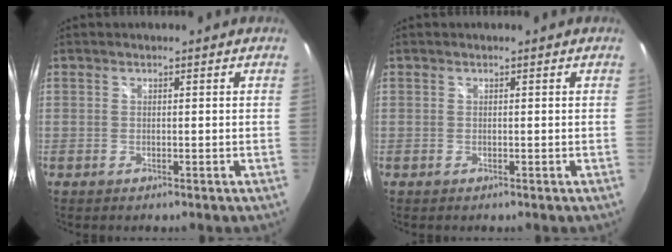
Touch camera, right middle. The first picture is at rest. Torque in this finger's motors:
{"motor_torque": [0.00, 0.00, 0.00, 0.00]}